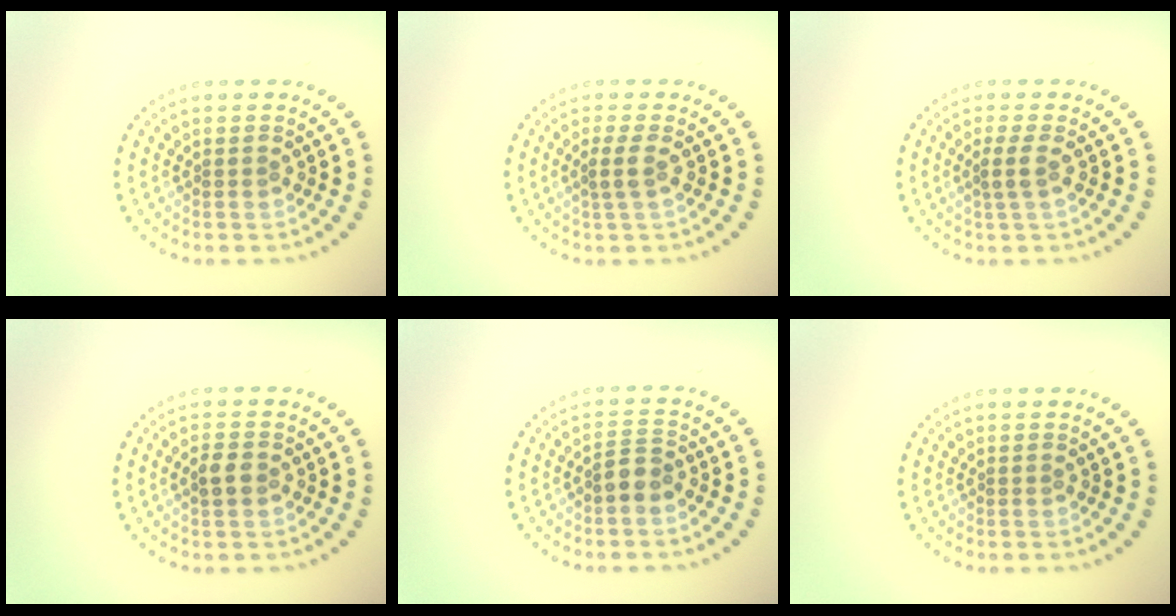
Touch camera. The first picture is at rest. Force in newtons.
{"total": 1.4, "press": 1.2, "slide": 0.9}
{"total": 1.4, "press": 1.2, "slide": 0.9}
{"total": 1.9, "press": 1.9, "slide": 0.1}
{"total": 2.0, "press": 1.8, "slide": 0.9}
{"total": 0.0}